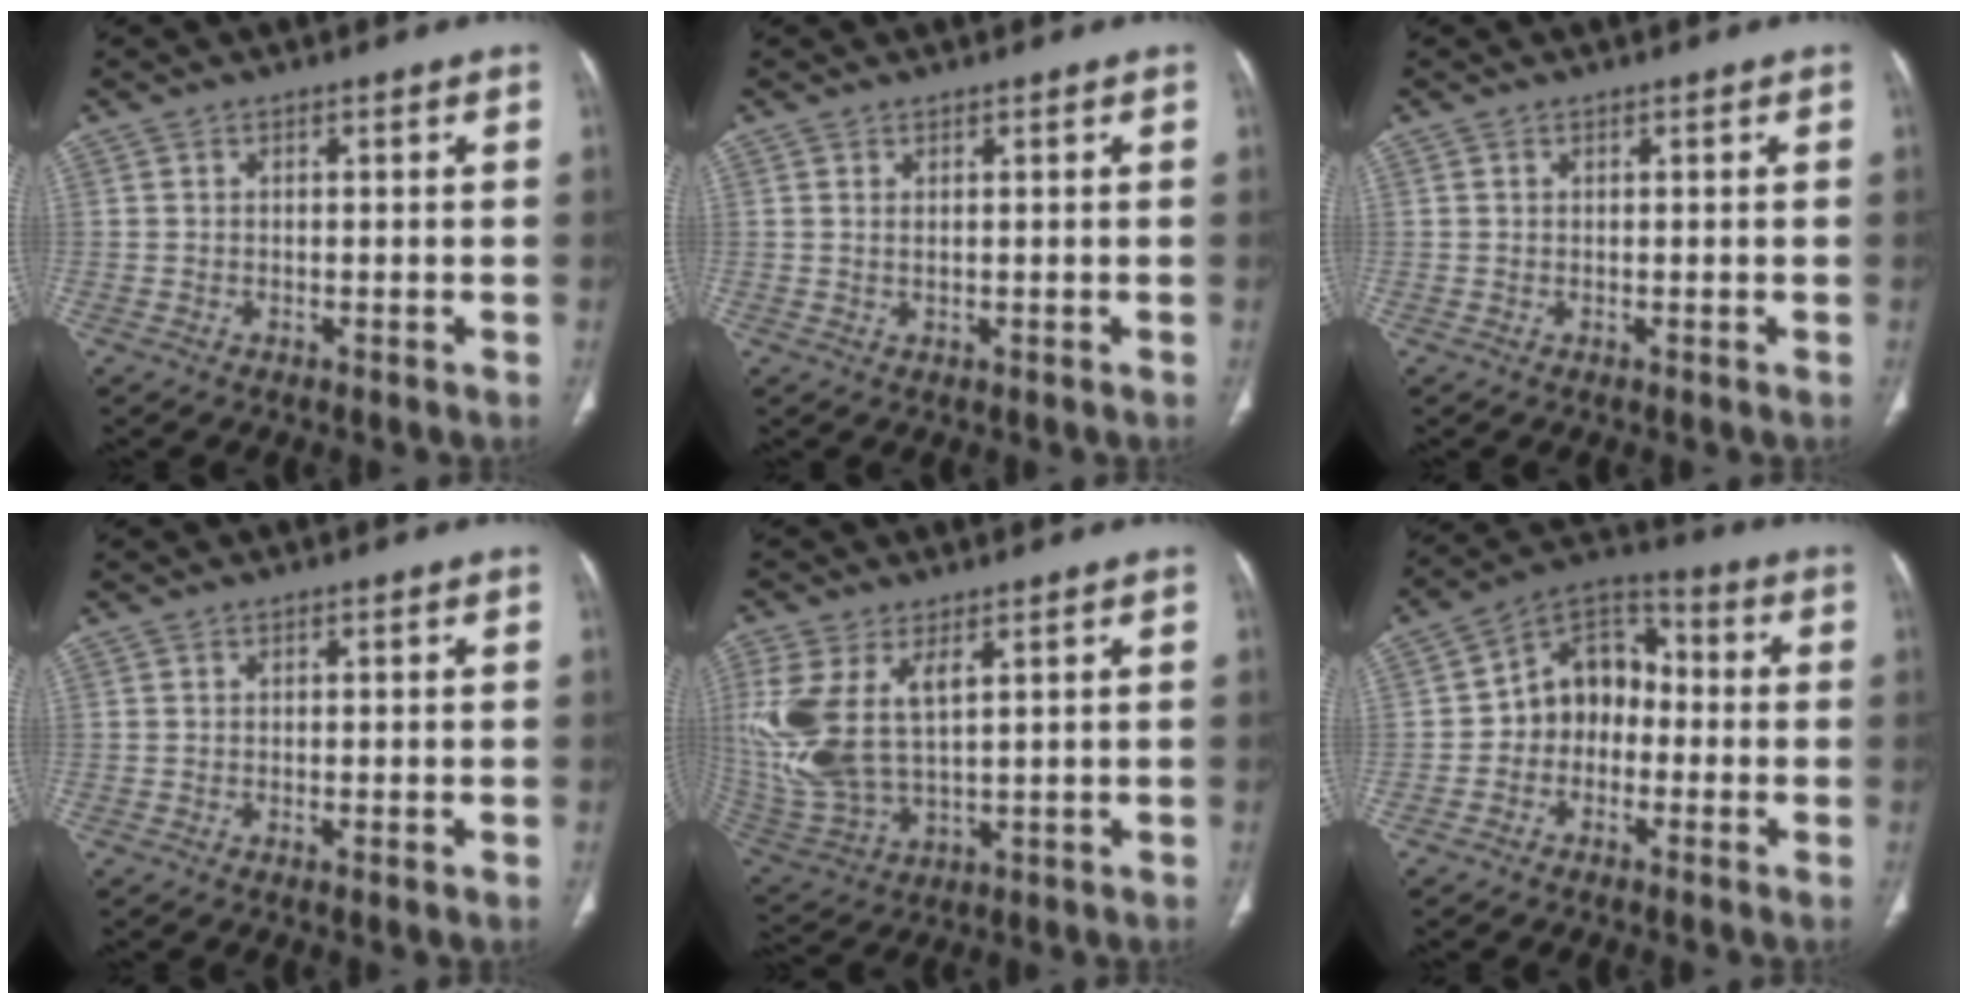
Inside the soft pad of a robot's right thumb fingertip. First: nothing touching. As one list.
[{"total": 0.8, "force": [0.3, 0.4, 0.7], "torque": [-0.016, 0.000, 0.009]}, {"total": 0.0}, {"total": 0.9, "force": [-0.3, 0.1, 0.8], "torque": [-0.021, -0.004, -0.006]}, {"total": 15.4, "force": [4.2, 8.0, 12.5], "torque": [-0.293, -0.009, 0.101]}, {"total": 10.5, "force": [-1.6, 8.5, 6.0], "torque": [-0.059, 0.041, -0.047]}]